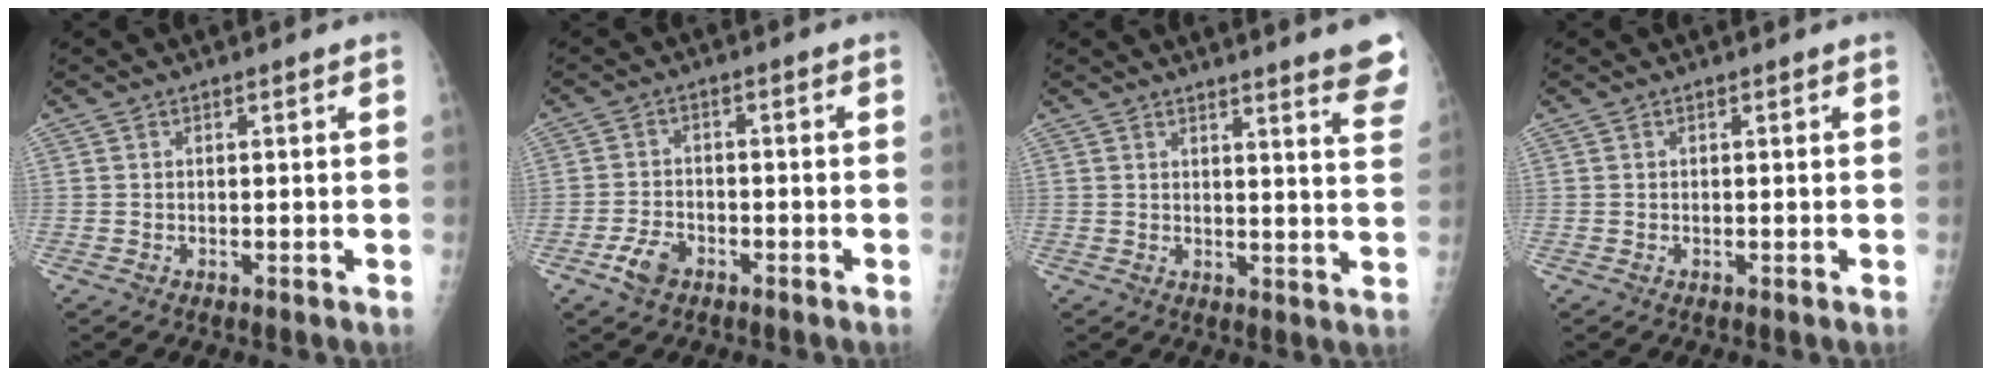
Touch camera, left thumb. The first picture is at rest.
{"total": 4.6, "force": [-2.6, 2.8, 2.5], "torque": [-0.046, 0.014, -0.047]}
{"total": 9.7, "force": [8.1, 0.2, 5.3], "torque": [-0.041, -0.055, 0.075]}
{"total": 0.0}